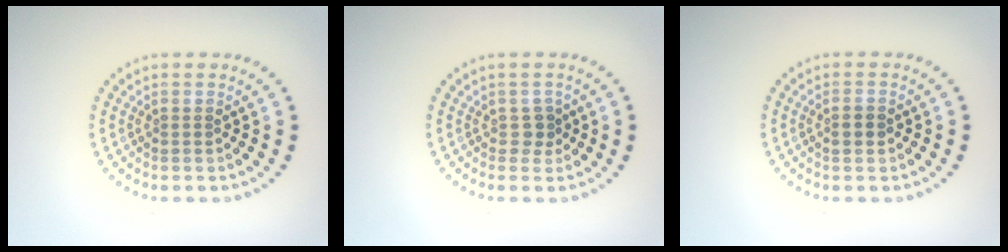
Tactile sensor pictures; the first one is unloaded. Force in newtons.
{"total": 1.1, "press": 0.9, "slide": 0.7}
{"total": 1.2, "press": 1.2, "slide": 0.0}